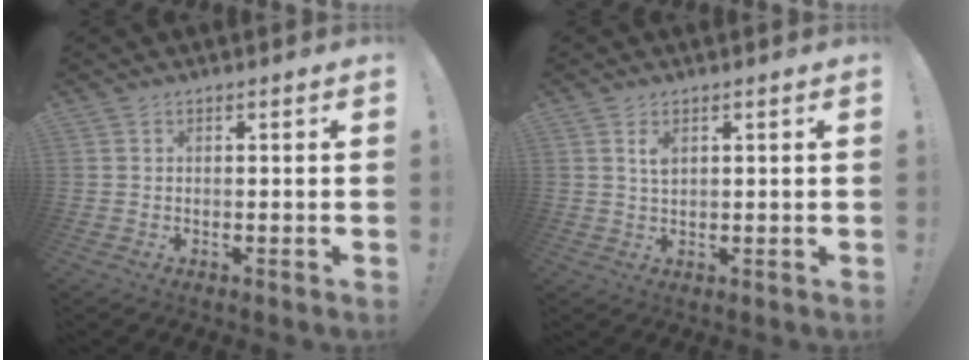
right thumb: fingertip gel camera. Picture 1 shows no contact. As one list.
[{"total": 3.0, "force": [1.6, 1.9, 1.7], "torque": [-0.022, -0.007, 0.026]}]